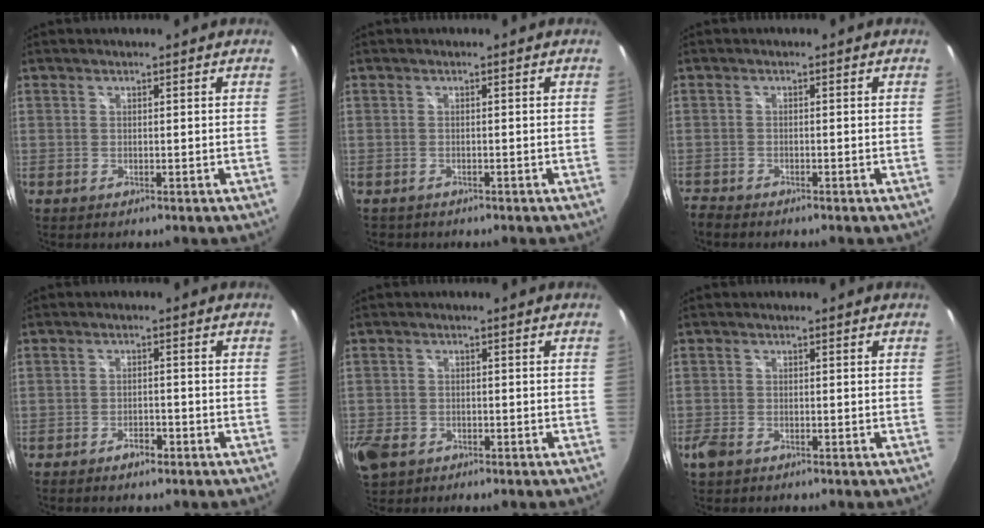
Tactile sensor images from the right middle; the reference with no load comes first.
{"total": 1.1, "force": [-0.8, 0.7, 0.3], "torque": [-0.009, -0.003, -0.012]}
{"total": 2.2, "force": [-2.2, 0.2, 0.3], "torque": [-0.018, -0.012, -0.049]}
{"total": 2.3, "force": [-1.7, 0.8, 1.3], "torque": [-0.027, 0.001, -0.027]}
{"total": 8.9, "force": [-4.5, 6.2, 4.6], "torque": [-0.134, -0.021, -0.082]}
{"total": 3.0, "force": [-2.0, 1.7, 1.5], "torque": [-0.037, -0.007, -0.039]}